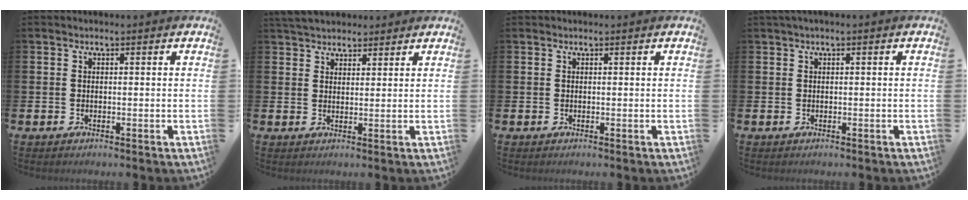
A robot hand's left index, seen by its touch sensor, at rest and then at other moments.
{"total": 3.7, "force": [3.5, 1.2, 0.2], "torque": [-0.007, -0.012, 0.065]}
{"total": 0.0}
{"total": 0.5, "force": [0.1, 0.0, 0.5], "torque": [-0.010, 0.002, 0.001]}